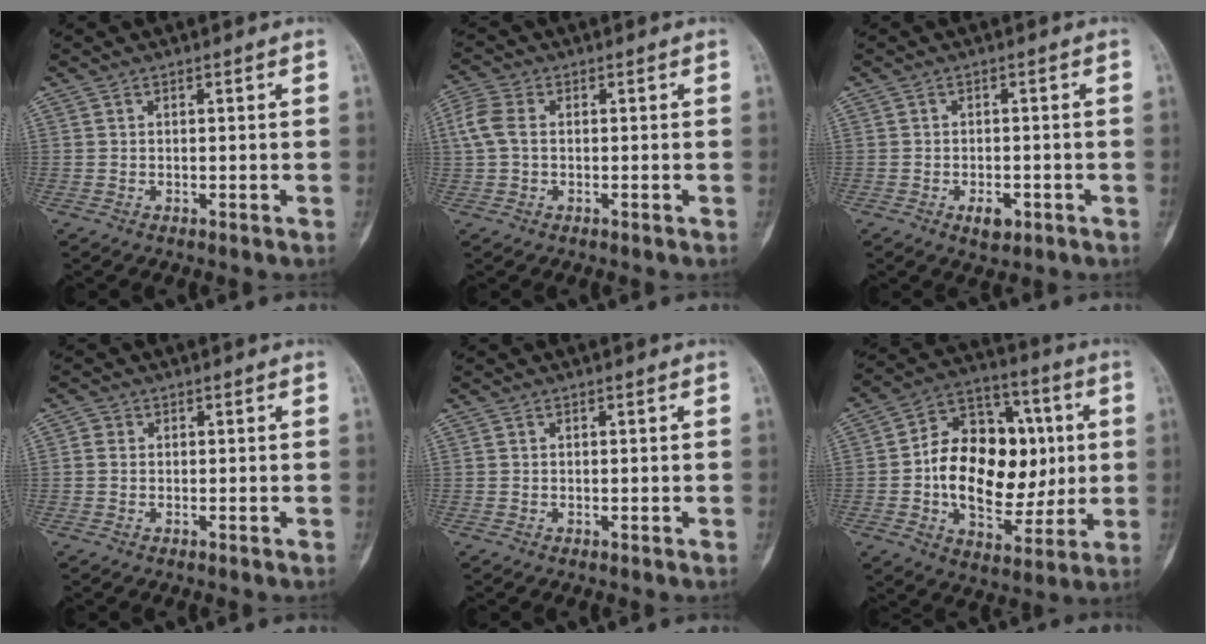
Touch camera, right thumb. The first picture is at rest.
{"total": 5.1, "force": [0.4, 3.5, 3.7], "torque": [-0.098, 0.014, 0.003]}
{"total": 3.1, "force": [-1.4, 1.7, 2.1], "torque": [-0.025, 0.004, -0.018]}
{"total": 1.2, "force": [0.1, 1.1, 0.4], "torque": [0.001, 0.002, -0.001]}
{"total": 0.0}
{"total": 21.9, "force": [0.3, 14.4, 16.4], "torque": [-0.225, 0.020, 0.011]}